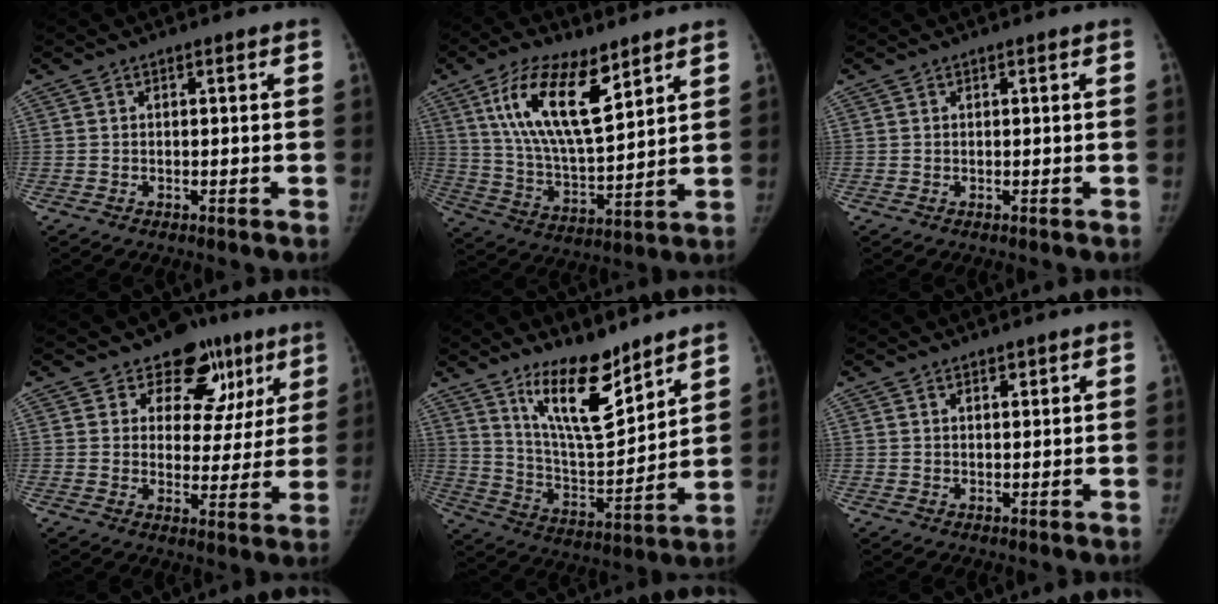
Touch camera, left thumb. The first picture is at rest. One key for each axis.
{"total": 17.6, "fx": 9.1, "fy": 6.8, "fz": 13.4, "tx": -0.224, "ty": -0.039, "tz": 0.172}
{"total": 0.0}
{"total": 13.1, "fx": 7.8, "fy": 9.1, "fz": 5.3, "tx": 0.000, "ty": -0.023, "tz": 0.096}
{"total": 15.4, "fx": 11.0, "fy": 4.7, "fz": 9.7, "tx": -0.132, "ty": -0.086, "tz": 0.203}
{"total": 1.3, "fx": 1.0, "fy": 0.6, "fz": 0.6, "tx": -0.002, "ty": -0.005, "tz": 0.014}